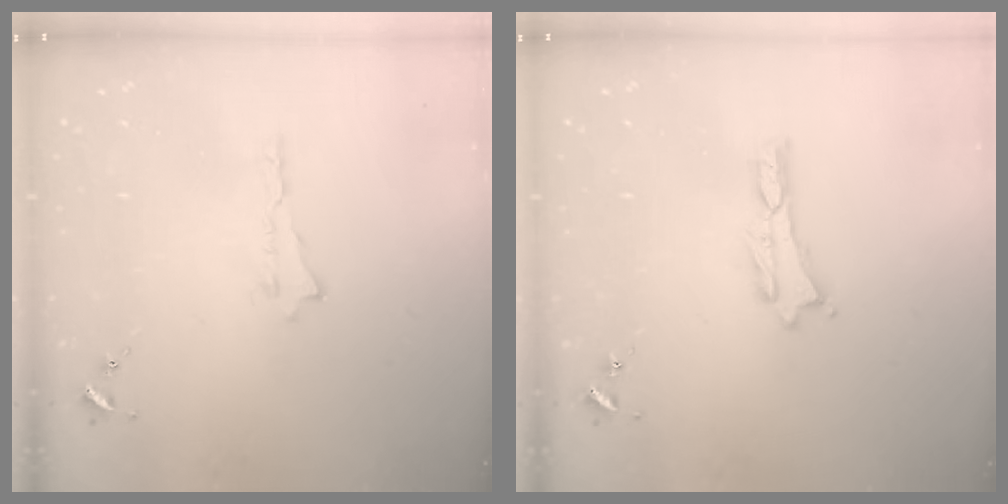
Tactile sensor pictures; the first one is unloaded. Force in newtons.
{"total": 0.0}